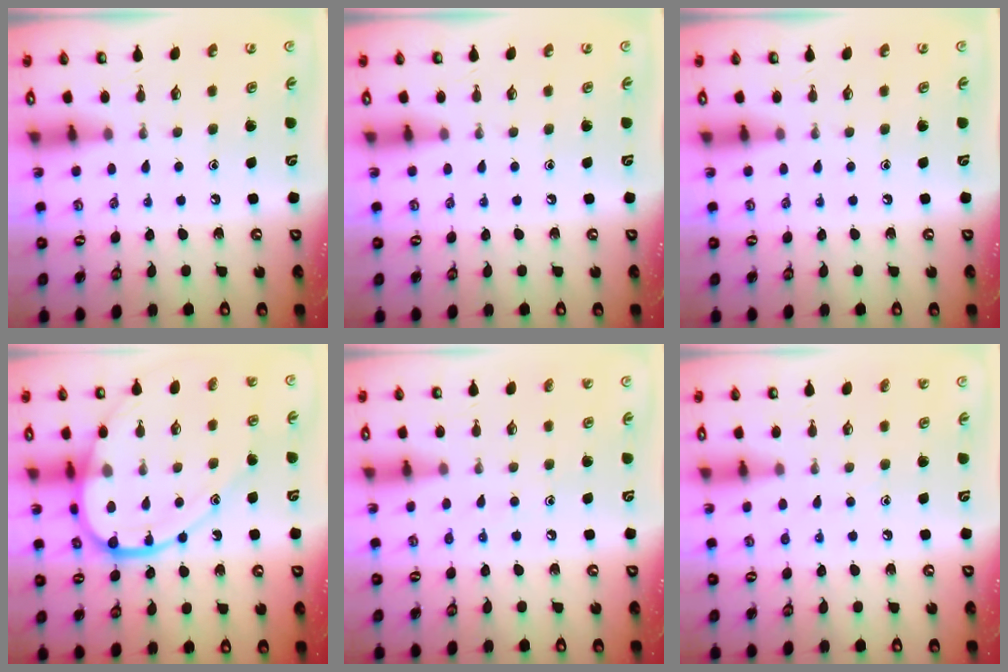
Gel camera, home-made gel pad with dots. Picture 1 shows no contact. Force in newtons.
{"total": 0.0}
{"total": 0.0}
{"total": 15.3, "press": 15.3, "slide": 1.4}
{"total": 6.6, "press": 6.6, "slide": 0.6}
{"total": 4.4, "press": 4.4, "slide": 0.4}